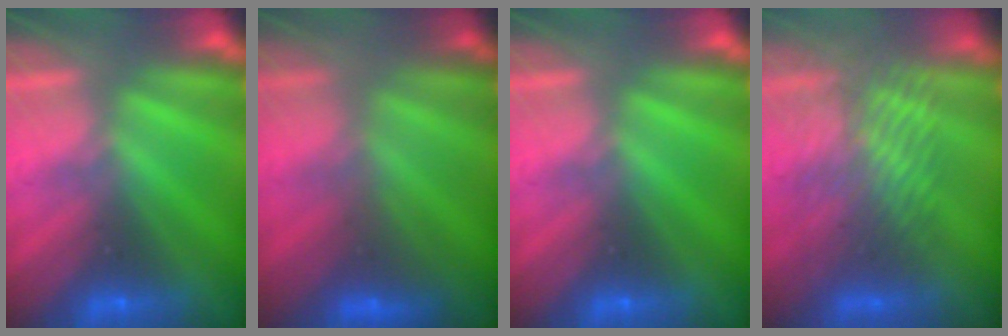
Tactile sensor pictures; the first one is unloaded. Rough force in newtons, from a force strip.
{"total": 2.9}
{"total": 0.0}
{"total": 3.7}